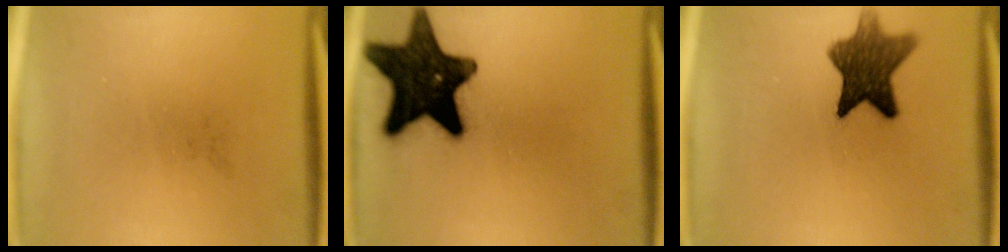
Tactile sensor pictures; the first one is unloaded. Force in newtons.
{"total": 17.4}
{"total": 9.9}